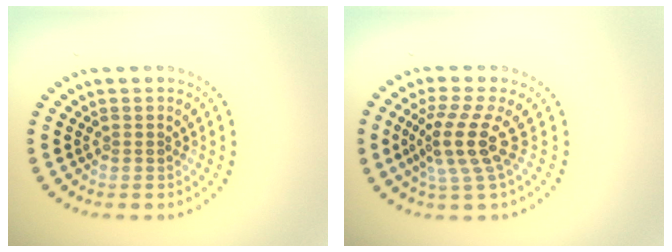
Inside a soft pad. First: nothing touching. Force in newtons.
{"total": 3.9, "press": 2.7, "slide": 2.9}